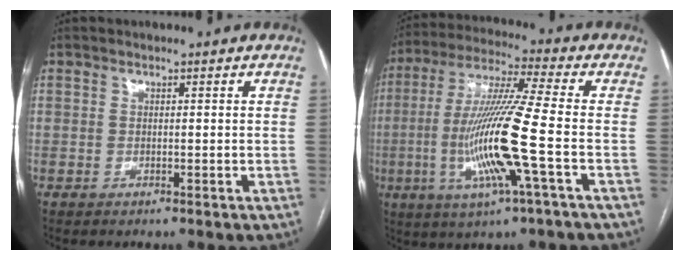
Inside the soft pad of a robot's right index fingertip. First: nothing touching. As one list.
[{"total": 15.2, "force": [-3.3, -0.6, 14.8], "torque": [-0.302, -0.010, -0.069]}]